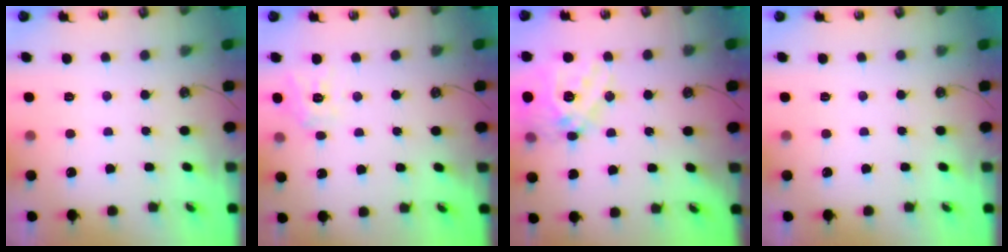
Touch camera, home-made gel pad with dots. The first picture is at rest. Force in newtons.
{"total": 9.8, "press": 9.7, "slide": 0.9}
{"total": 20.5, "press": 20.4, "slide": 2.4}
{"total": 0.0}